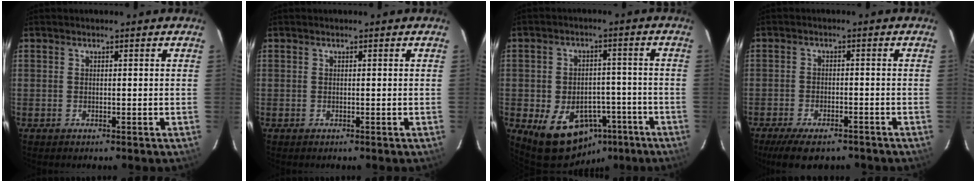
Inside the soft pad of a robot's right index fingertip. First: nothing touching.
{"total": 0.0}
{"total": 13.1, "force": [-7.0, 9.2, 6.1], "torque": [-0.122, 0.020, -0.072]}
{"total": 9.8, "force": [-7.7, 3.5, 5.0], "torque": [-0.113, -0.019, -0.122]}